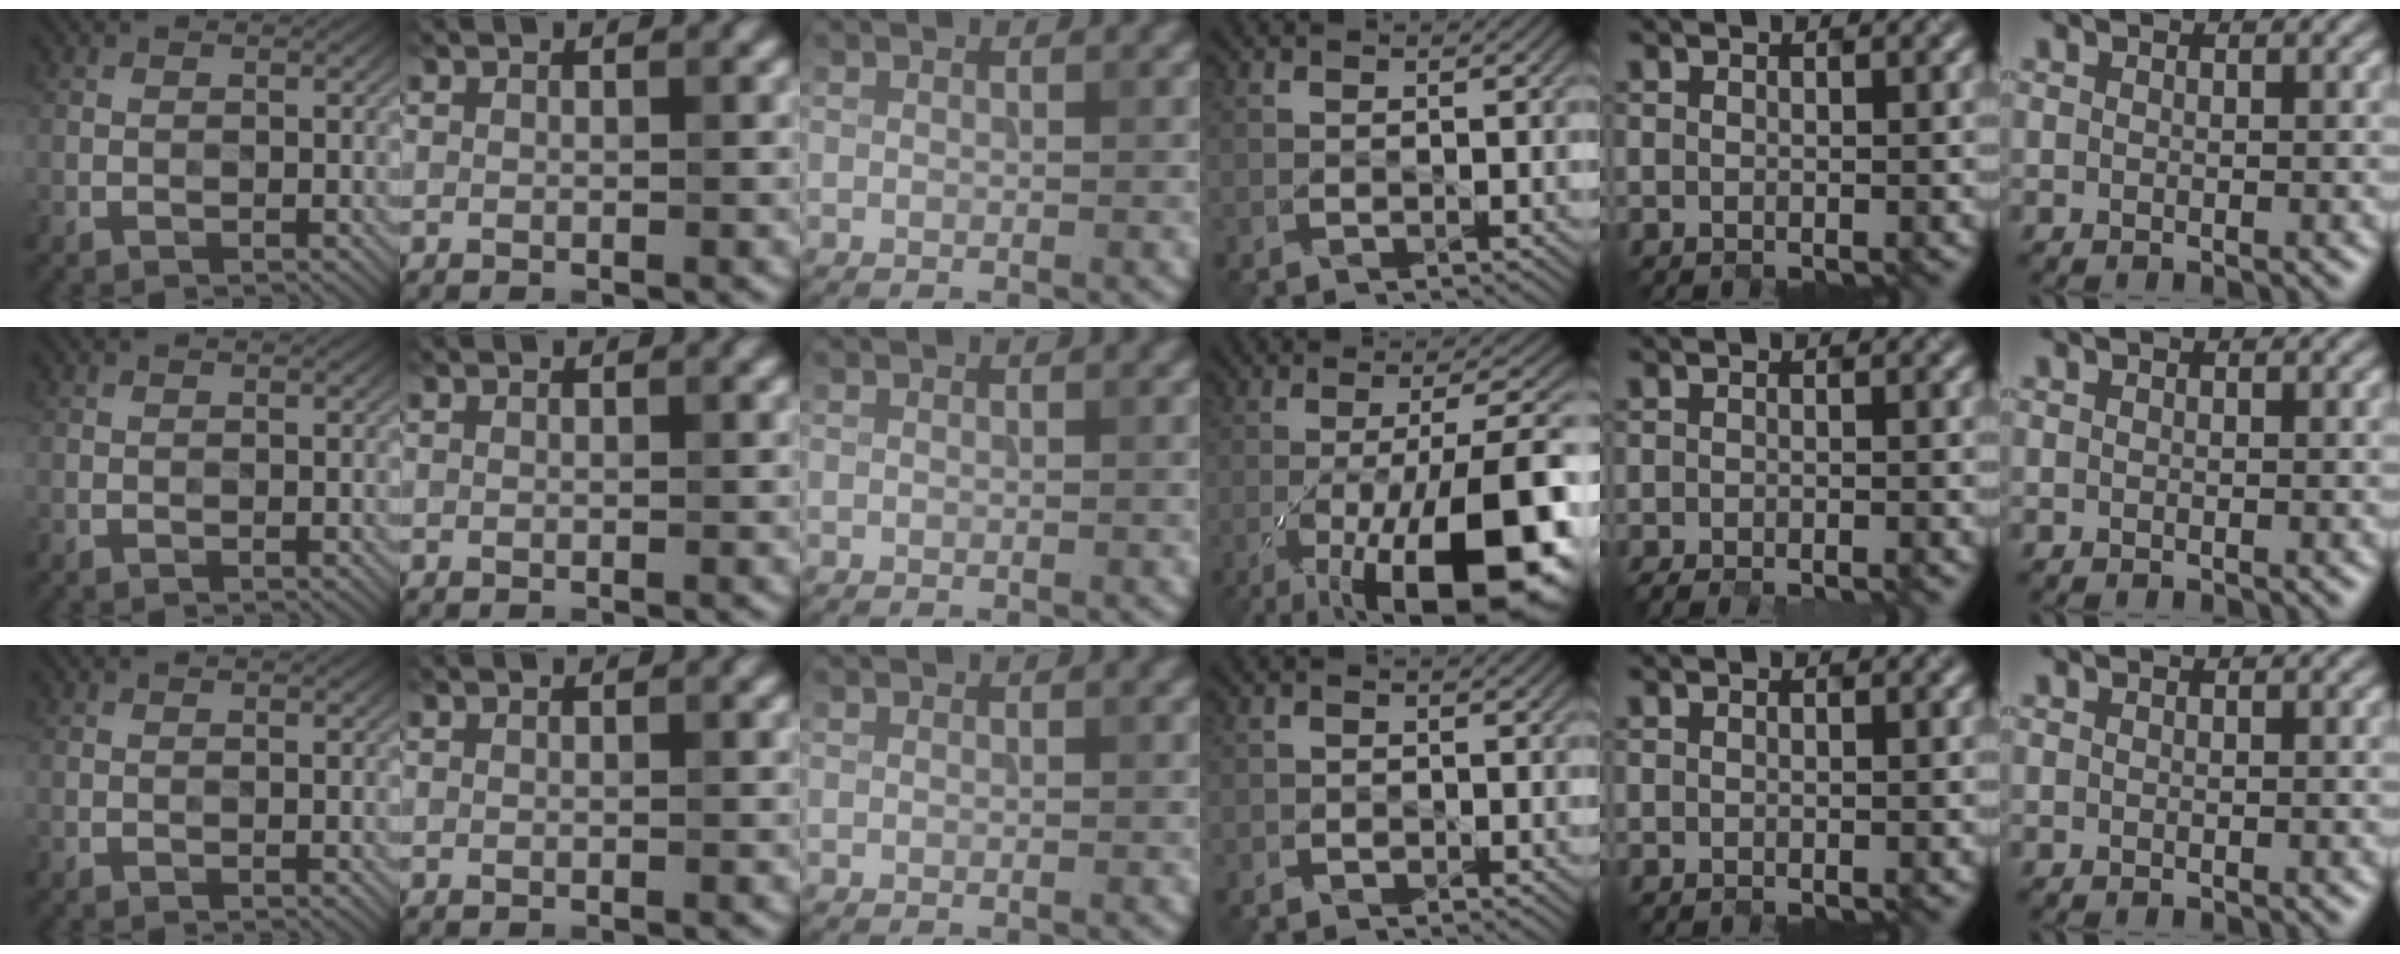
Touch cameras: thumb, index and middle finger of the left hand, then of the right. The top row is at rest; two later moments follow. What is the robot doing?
{"motion": "open", "object": "folder"}